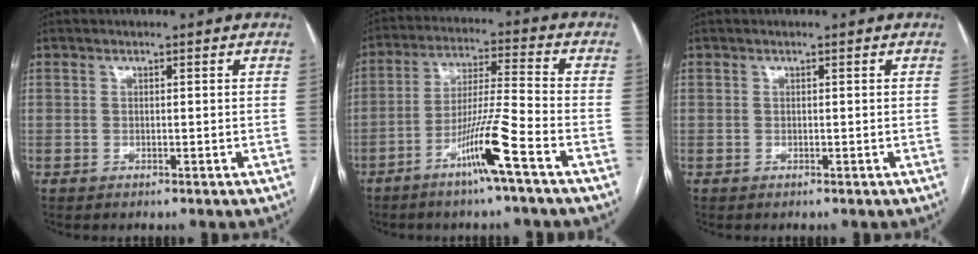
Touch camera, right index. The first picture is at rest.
{"total": 10.4, "force": [-5.6, -1.1, 8.7], "torque": [-0.165, -0.008, -0.108]}
{"total": 0.0}